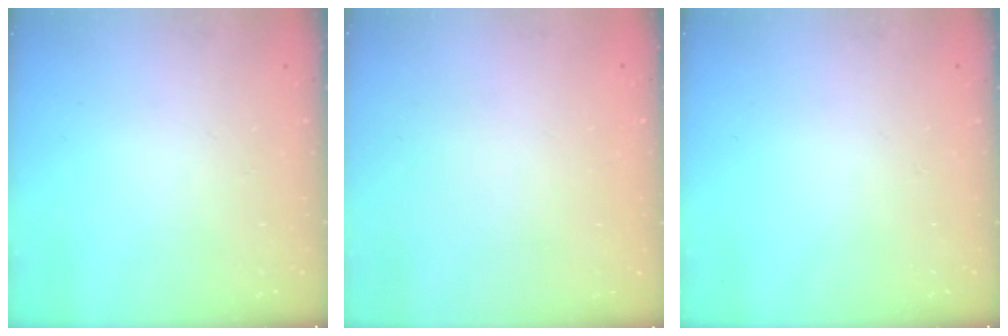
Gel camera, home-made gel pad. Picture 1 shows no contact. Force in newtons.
{"total": 2.0, "press": 2.0, "slide": 0.1}
{"total": 0.0}